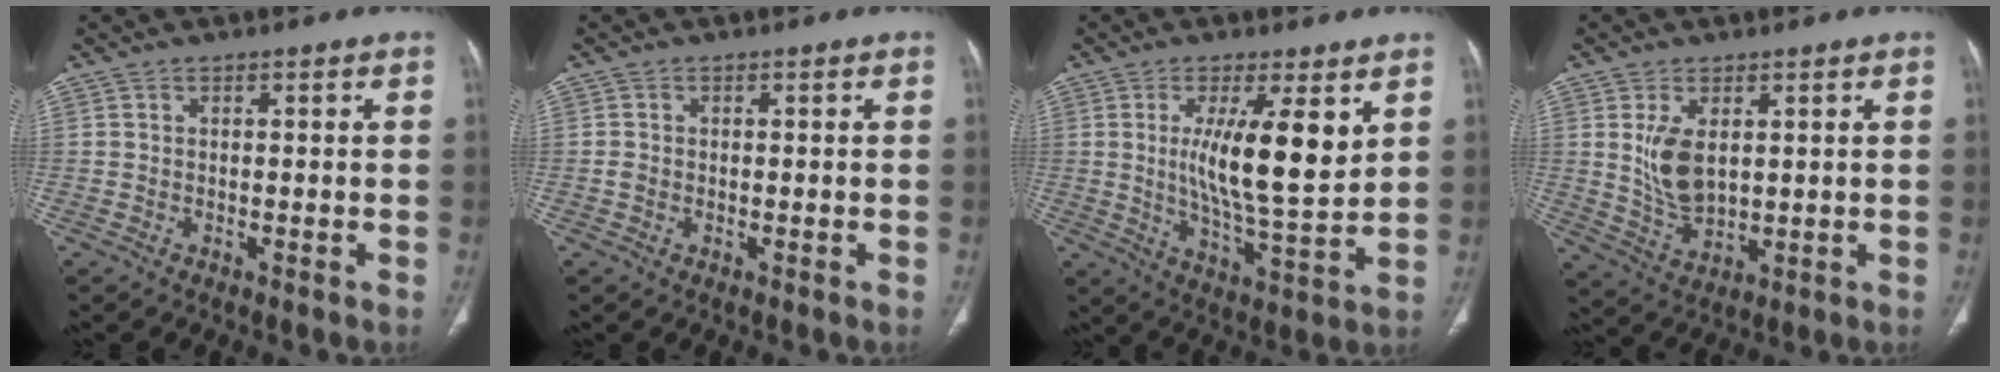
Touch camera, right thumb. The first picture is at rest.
{"total": 1.1, "force": [-0.2, 0.9, 0.6], "torque": [-0.014, 0.001, -0.003]}
{"total": 13.6, "force": [3.9, 3.4, 12.6], "torque": [-0.208, -0.040, 0.071]}
{"total": 7.7, "force": [1.8, 4.4, 6.1], "torque": [-0.109, -0.017, 0.048]}